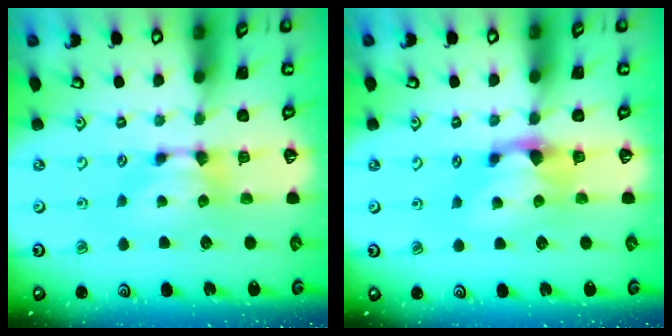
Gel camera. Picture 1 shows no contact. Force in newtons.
{"total": 1.1, "press": 0.6, "slide": 0.9}